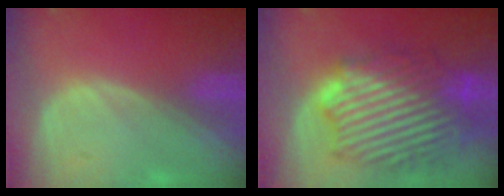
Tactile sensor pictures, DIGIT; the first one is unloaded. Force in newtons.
{"total": 13.2, "press": 13.2, "slide": 0.8}